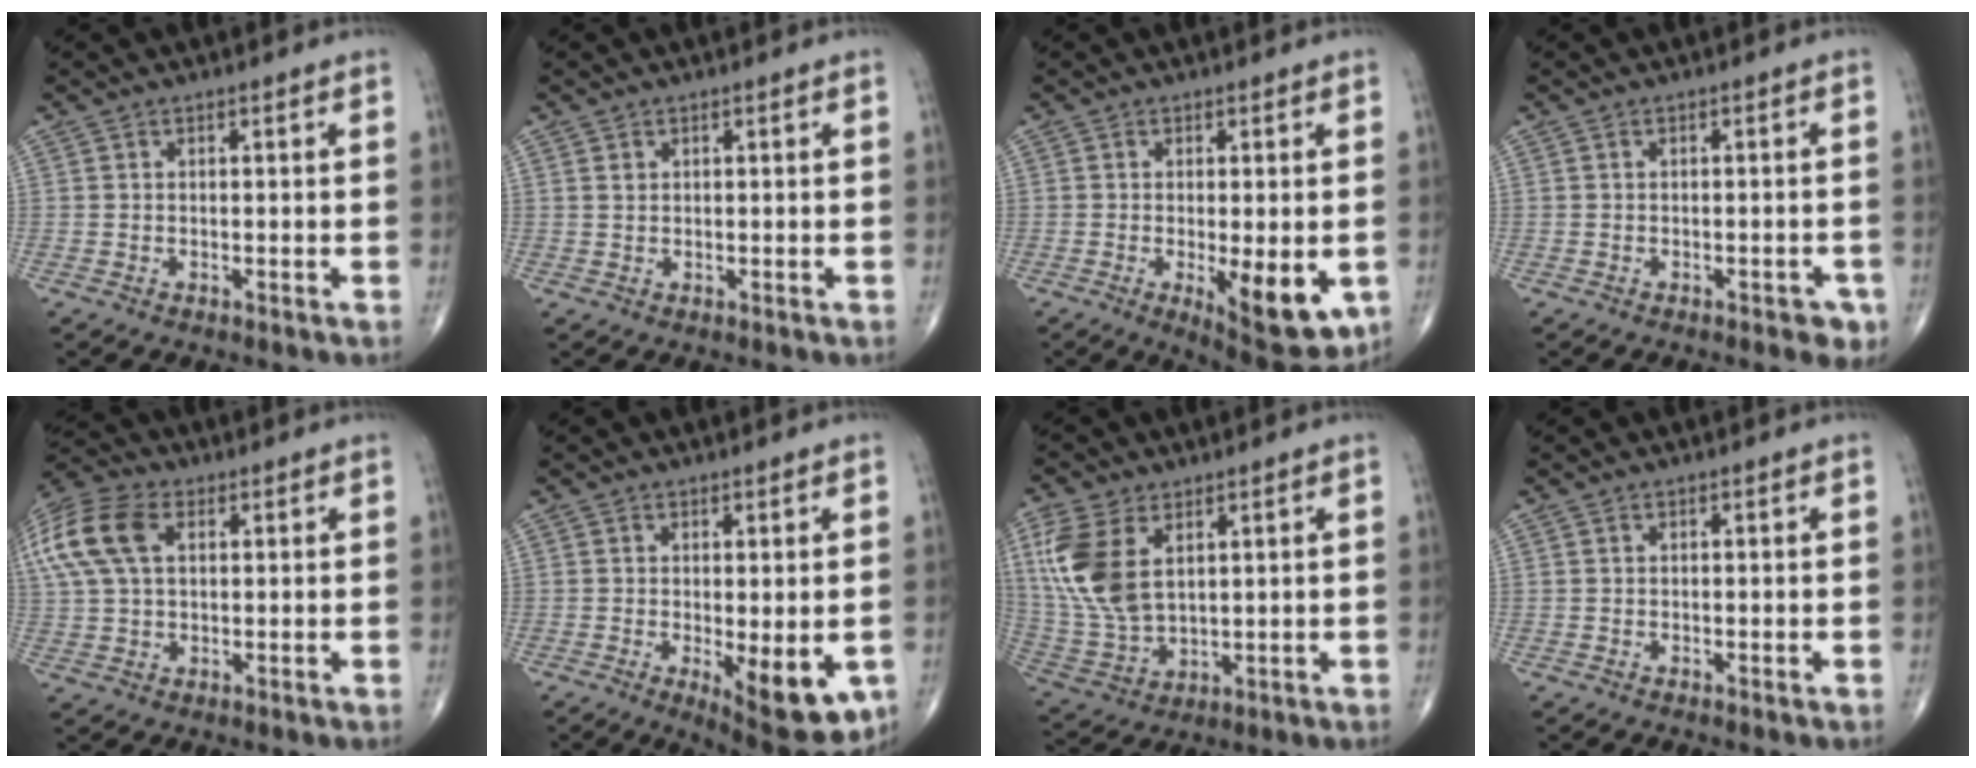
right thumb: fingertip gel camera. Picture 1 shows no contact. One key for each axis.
{"total": 1.1, "fx": 0.5, "fy": 0.8, "fz": 0.4, "tx": -0.002, "ty": -0.001, "tz": 0.010}
{"total": 11.3, "fx": -2.8, "fy": 4.0, "fz": 10.2, "tx": -0.130, "ty": -0.023, "tz": -0.030}
{"total": 3.5, "fx": -1.9, "fy": 1.5, "fz": 2.5, "tx": -0.015, "ty": 0.005, "tz": -0.021}
{"total": 17.0, "fx": 5.4, "fy": 10.8, "fz": 11.9, "tx": -0.294, "ty": 0.033, "tz": 0.099}
{"total": 10.4, "fx": -2.8, "fy": 3.8, "fz": 9.3, "tx": -0.111, "ty": -0.022, "tz": -0.029}
{"total": 14.2, "fx": 4.8, "fy": 8.4, "fz": 10.4, "tx": -0.227, "ty": -0.014, "tz": 0.108}
{"total": 0.0}